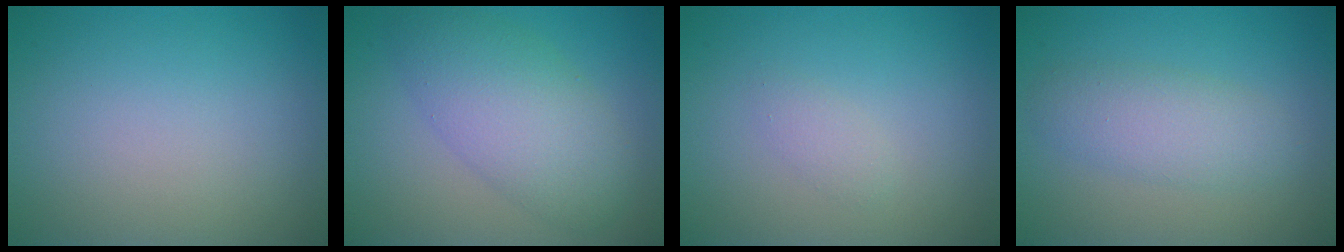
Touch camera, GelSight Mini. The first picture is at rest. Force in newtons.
{"total": 6.2, "press": 6.2, "slide": 0.2}
{"total": 1.0, "press": 1.0, "slide": 0.0}
{"total": 3.2, "press": 3.2, "slide": 0.2}